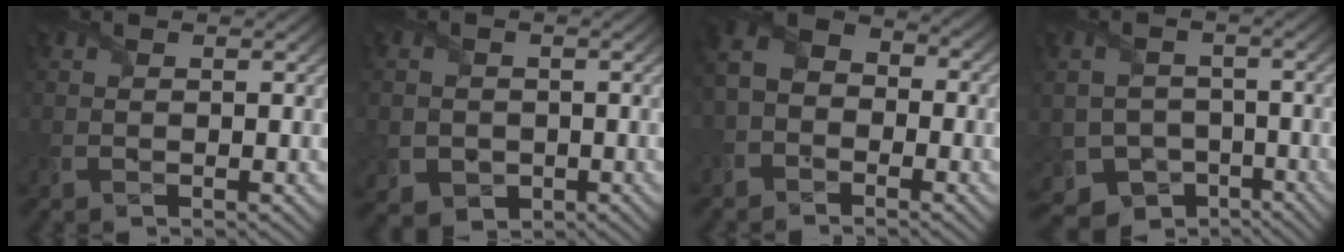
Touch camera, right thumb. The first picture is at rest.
{"total": 3.9, "force": [-1.1, 3.5, 1.3], "torque": [-0.048, -0.020, -0.024]}
{"total": 5.9, "force": [-2.5, 4.4, 2.9], "torque": [-0.058, 0.002, -0.064]}
{"total": 9.7, "force": [-5.2, 7.3, 3.8], "torque": [-0.105, -0.033, -0.084]}